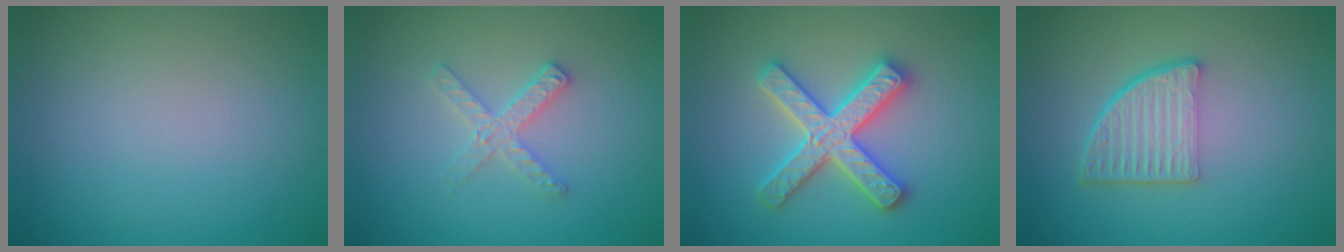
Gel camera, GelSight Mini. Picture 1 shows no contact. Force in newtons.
{"total": 2.2, "press": 2.2, "slide": 0.3}
{"total": 5.0, "press": 5.0, "slide": 0.8}
{"total": 4.8, "press": 3.4, "slide": 3.5}